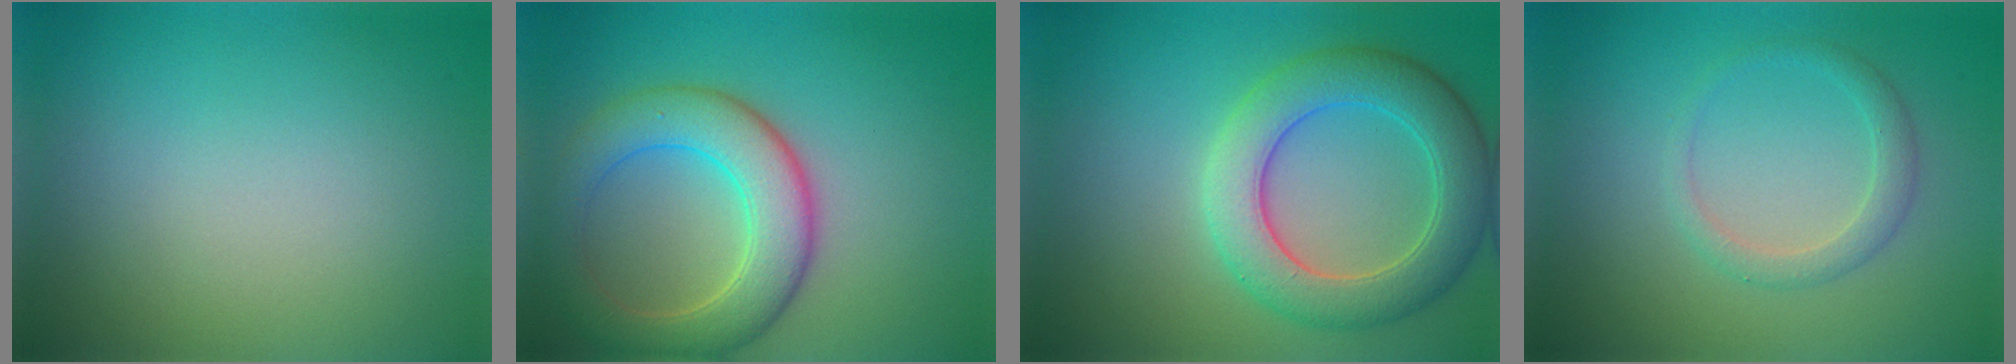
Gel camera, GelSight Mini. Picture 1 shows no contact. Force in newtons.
{"total": 6.6, "press": 6.6, "slide": 0.4}
{"total": 6.6, "press": 6.5, "slide": 0.5}
{"total": 1.9, "press": 1.9, "slide": 0.2}